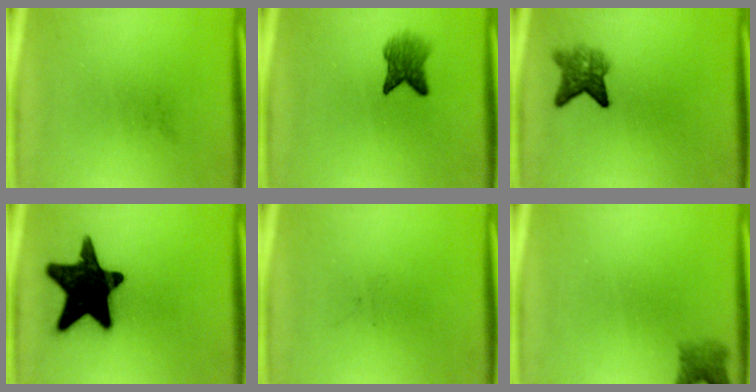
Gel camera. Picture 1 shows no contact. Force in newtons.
{"total": 4.3}
{"total": 4.1}
{"total": 19.4}
{"total": 0.0}
{"total": 2.4}